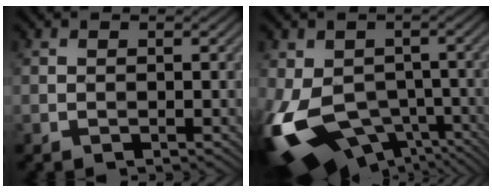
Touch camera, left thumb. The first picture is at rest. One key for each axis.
{"total": 15.7, "fx": -4.8, "fy": 10.7, "fz": 10.5, "tx": -0.244, "ty": -0.044, "tz": -0.067}